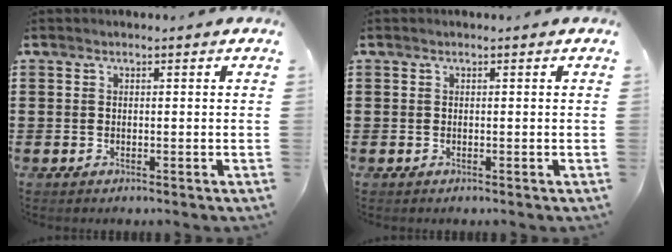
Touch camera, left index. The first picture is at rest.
{"total": 0.0}